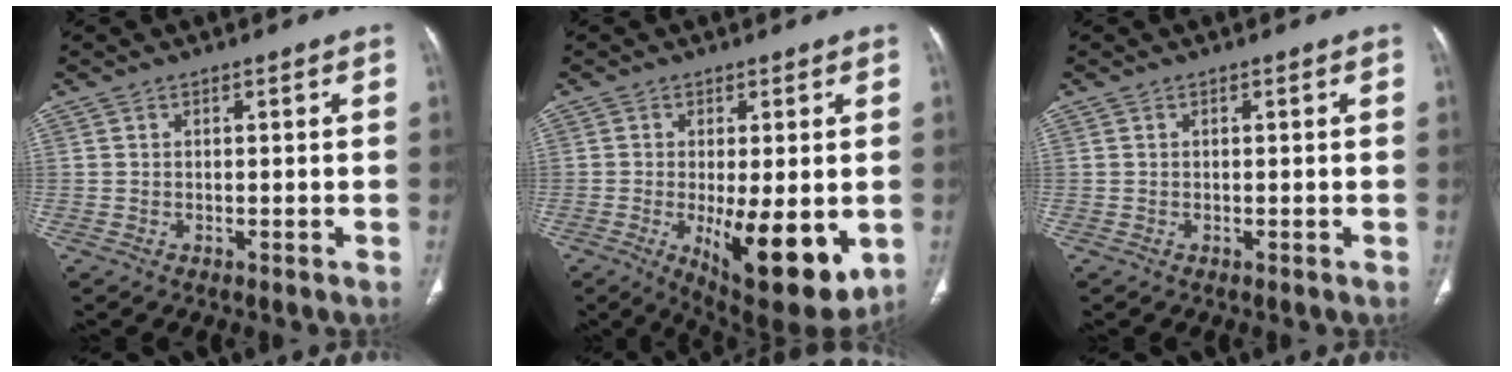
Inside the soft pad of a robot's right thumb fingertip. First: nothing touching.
{"total": 14.9, "force": [-3.2, 5.5, 13.4], "torque": [-0.187, -0.029, -0.031]}
{"total": 0.0}